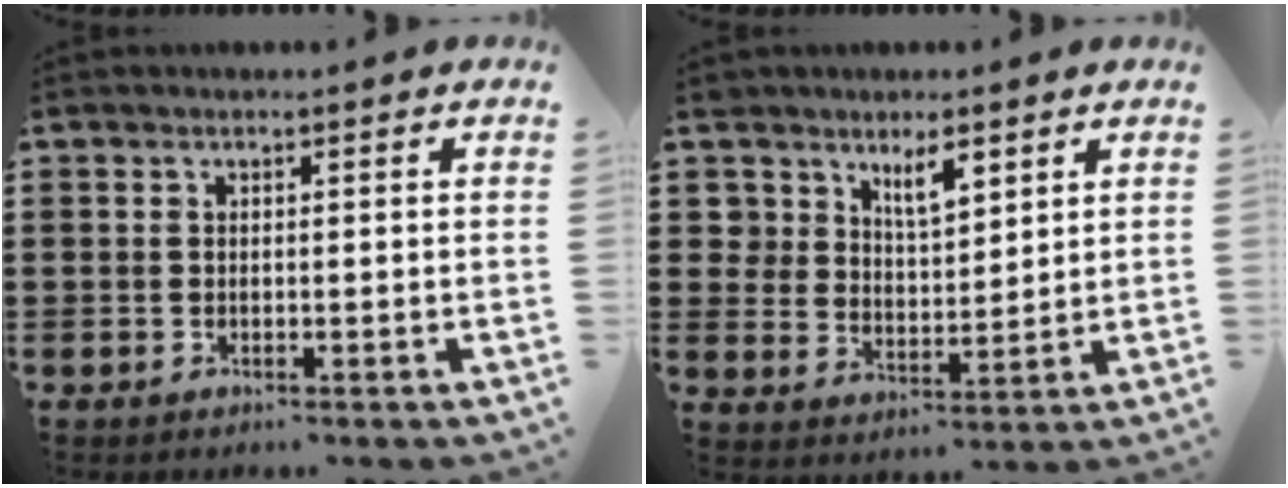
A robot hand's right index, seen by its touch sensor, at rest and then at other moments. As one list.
[{"total": 5.7, "force": [4.3, 3.1, 2.1], "torque": [-0.048, -0.003, 0.075]}]